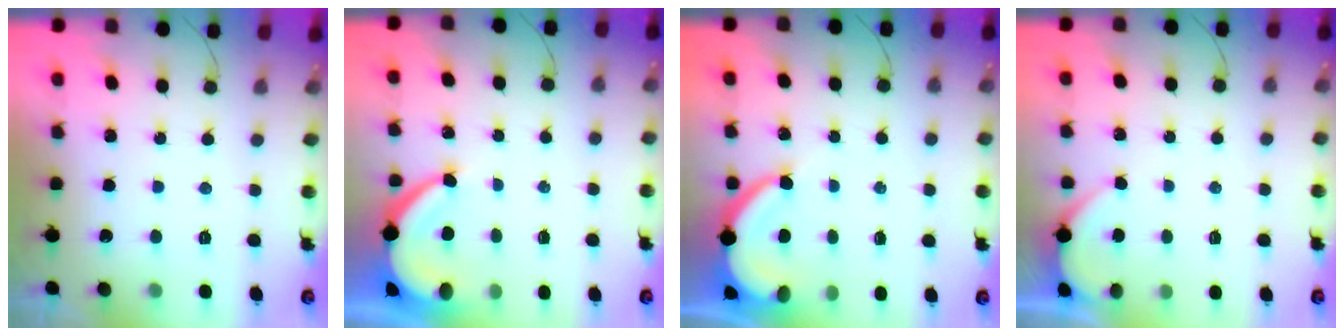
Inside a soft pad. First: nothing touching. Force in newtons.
{"total": 6.9, "press": 6.8, "slide": 1.0}
{"total": 8.8, "press": 8.7, "slide": 0.8}
{"total": 2.3, "press": 2.3, "slide": 0.3}